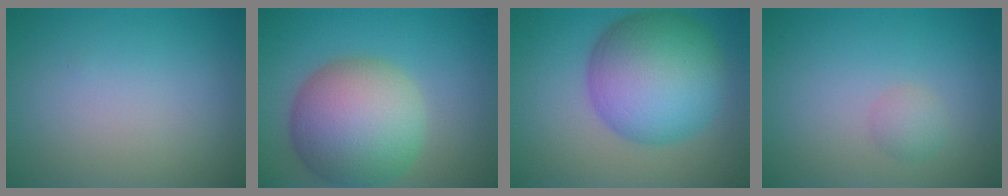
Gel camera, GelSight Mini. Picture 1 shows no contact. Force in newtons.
{"total": 10.1, "press": 10.1, "slide": 0.4}
{"total": 11.1, "press": 11.1, "slide": 0.2}
{"total": 1.3, "press": 1.3, "slide": 0.0}